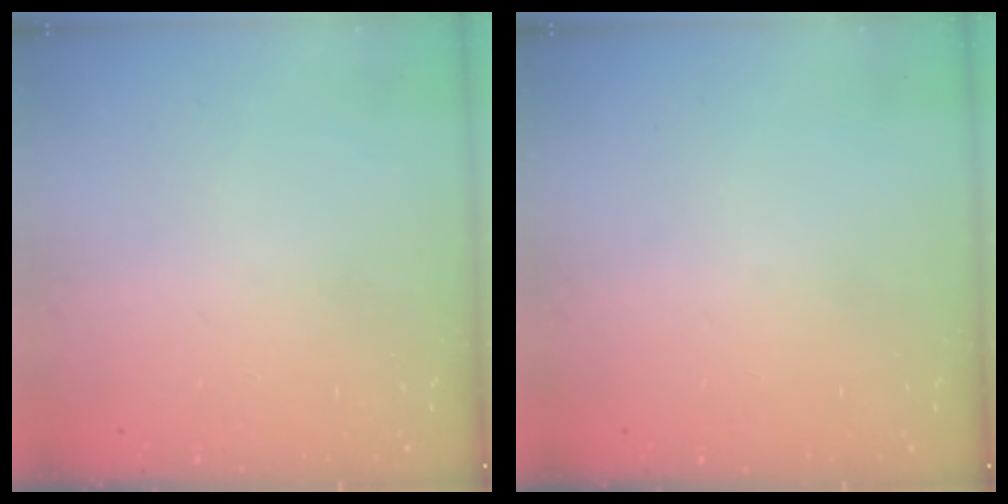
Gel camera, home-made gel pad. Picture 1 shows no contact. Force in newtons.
{"total": 0.0}